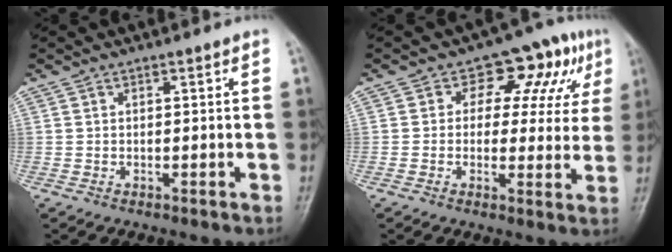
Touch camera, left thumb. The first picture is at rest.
{"total": 10.8, "force": [4.3, 7.2, 6.8], "torque": [-0.027, 0.003, 0.048]}